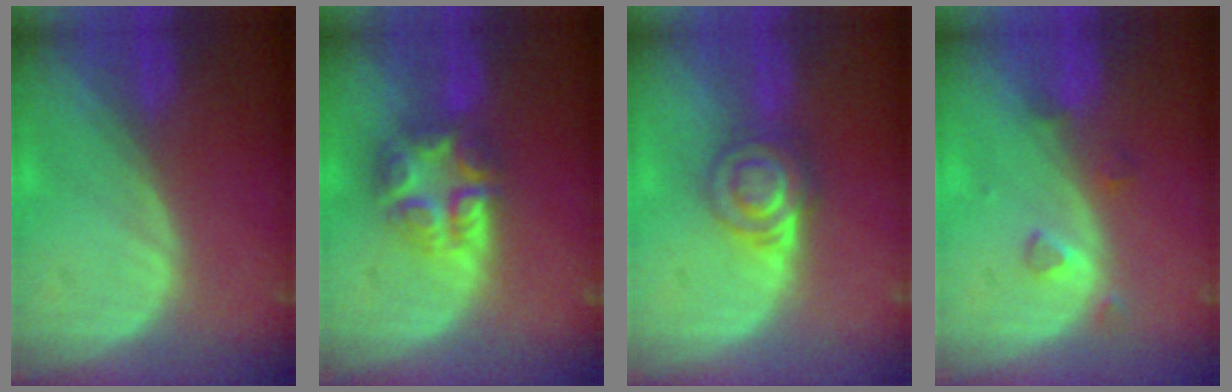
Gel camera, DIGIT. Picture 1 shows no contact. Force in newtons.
{"total": 7.7, "press": 6.7, "slide": 3.7}
{"total": 6.5, "press": 5.5, "slide": 3.4}
{"total": 2.5, "press": 2.3, "slide": 0.9}